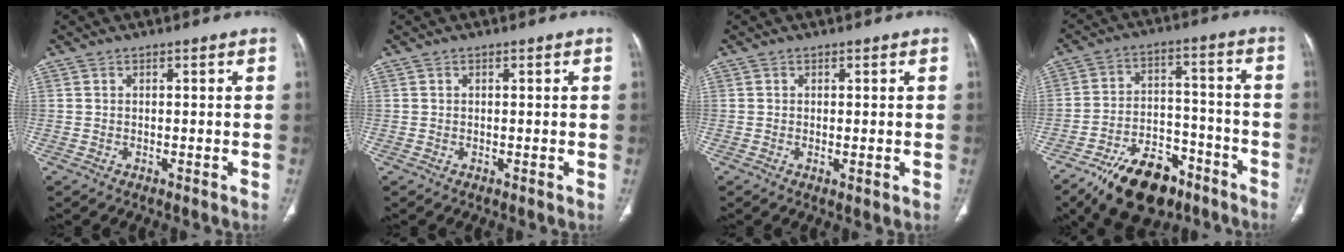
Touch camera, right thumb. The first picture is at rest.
{"total": 0.0}
{"total": 1.1, "force": [-0.2, 0.3, 1.0], "torque": [-0.020, -0.005, -0.001]}
{"total": 16.6, "force": [-11.0, 8.6, 9.0], "torque": [-0.117, 0.070, -0.177]}